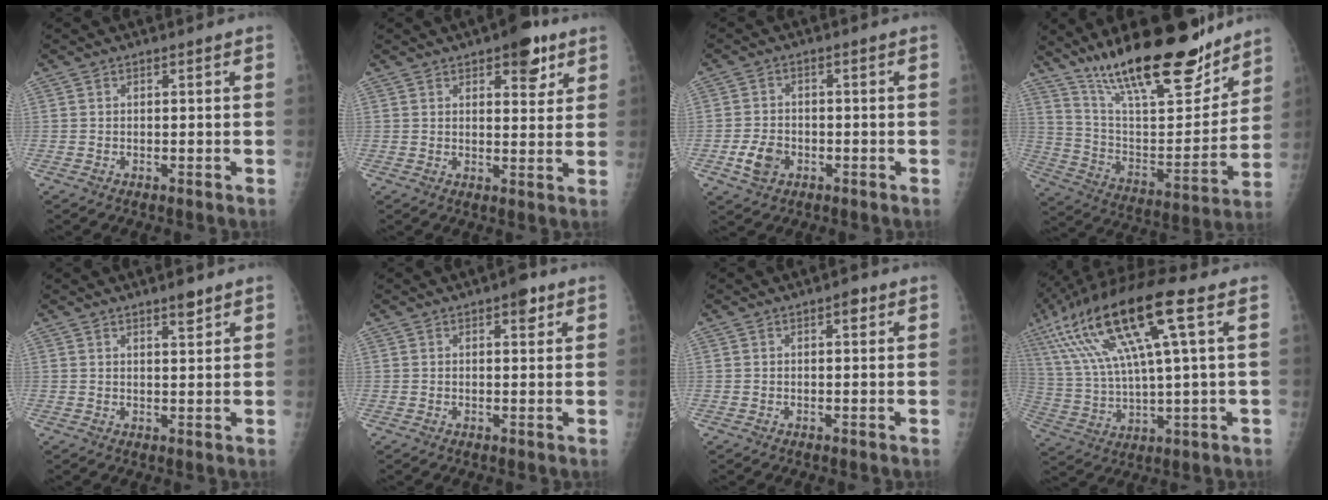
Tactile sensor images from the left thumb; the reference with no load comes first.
{"total": 7.5, "force": [4.3, 3.3, 5.1], "torque": [-0.040, -0.018, 0.053]}
{"total": 4.8, "force": [-1.8, 3.4, 2.8], "torque": [-0.047, 0.009, -0.032]}
{"total": 25.7, "force": [19.1, 7.6, 15.5], "torque": [-0.214, -0.088, 0.317]}
{"total": 3.0, "force": [2.2, 0.8, 1.9], "torque": [-0.022, -0.016, 0.034]}
{"total": 3.1, "force": [1.8, 1.3, 2.2], "torque": [-0.017, -0.005, 0.020]}
{"total": 1.7, "force": [0.8, 0.7, 1.3], "torque": [-0.013, 0.000, 0.008]}
{"total": 20.9, "force": [8.1, 4.2, 18.8], "torque": [-0.383, 0.009, 0.147]}